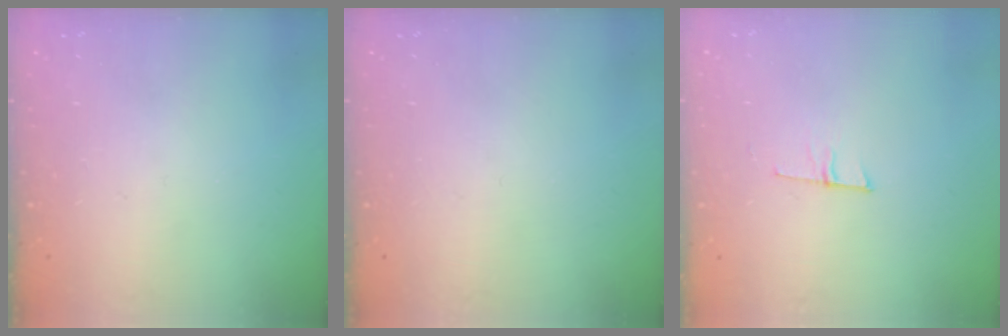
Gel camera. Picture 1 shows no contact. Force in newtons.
{"total": 0.0}
{"total": 6.3, "press": 5.6, "slide": 2.9}